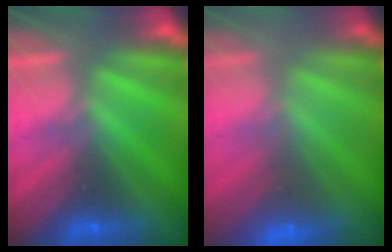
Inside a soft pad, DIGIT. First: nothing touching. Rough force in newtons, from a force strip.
{"total": 2.9}